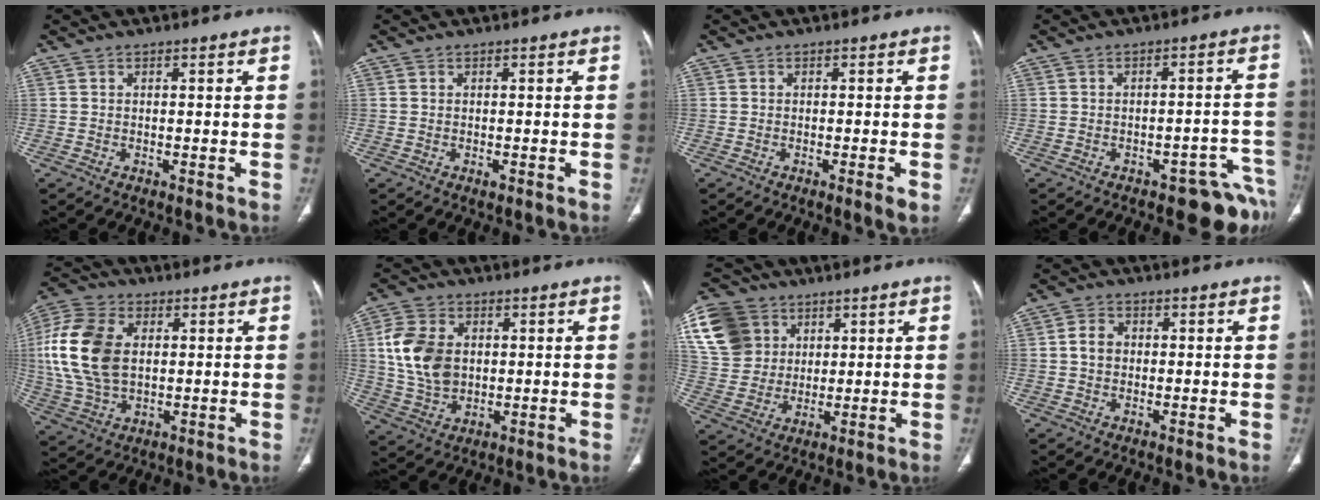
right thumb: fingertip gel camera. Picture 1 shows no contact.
{"total": 0.7, "force": [-0.3, 0.3, 0.5], "torque": [-0.009, -0.002, -0.005]}
{"total": 2.0, "force": [-0.7, 0.2, 1.8], "torque": [-0.032, -0.006, -0.013]}
{"total": 8.8, "force": [-6.2, 3.5, 5.1], "torque": [-0.030, 0.052, -0.080]}
{"total": 16.6, "force": [2.2, 10.8, 12.4], "torque": [-0.260, 0.006, 0.042]}
{"total": 11.6, "force": [1.6, 8.3, 7.9], "torque": [-0.143, -0.001, 0.036]}
{"total": 17.0, "force": [6.4, 14.0, 7.3], "torque": [-0.145, 0.013, 0.123]}
{"total": 3.4, "force": [0.1, 2.8, 1.9], "torque": [-0.030, 0.010, -0.003]}